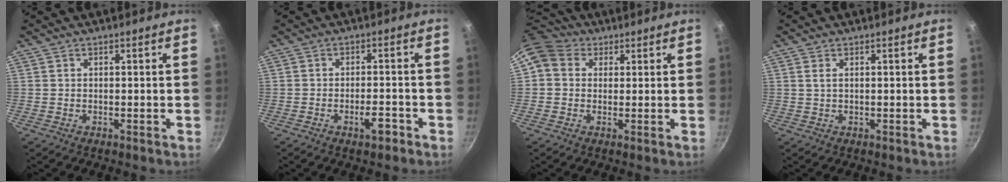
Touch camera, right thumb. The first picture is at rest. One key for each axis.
{"total": 4.1, "fx": -2.4, "fy": 1.5, "fz": 3.1, "tx": -0.034, "ty": 0.018, "tz": -0.034}
{"total": 7.6, "fx": 2.5, "fy": 6.2, "fz": 3.5, "tx": -0.042, "ty": 0.006, "tz": 0.029}
{"total": 1.3, "fx": 0.5, "fy": 0.6, "fz": 1.0, "tx": -0.020, "ty": 0.000, "tz": 0.008}